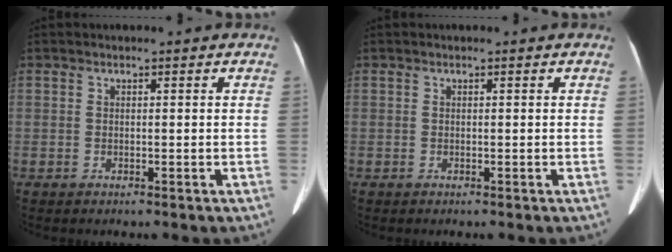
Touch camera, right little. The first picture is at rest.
{"total": 0.0}